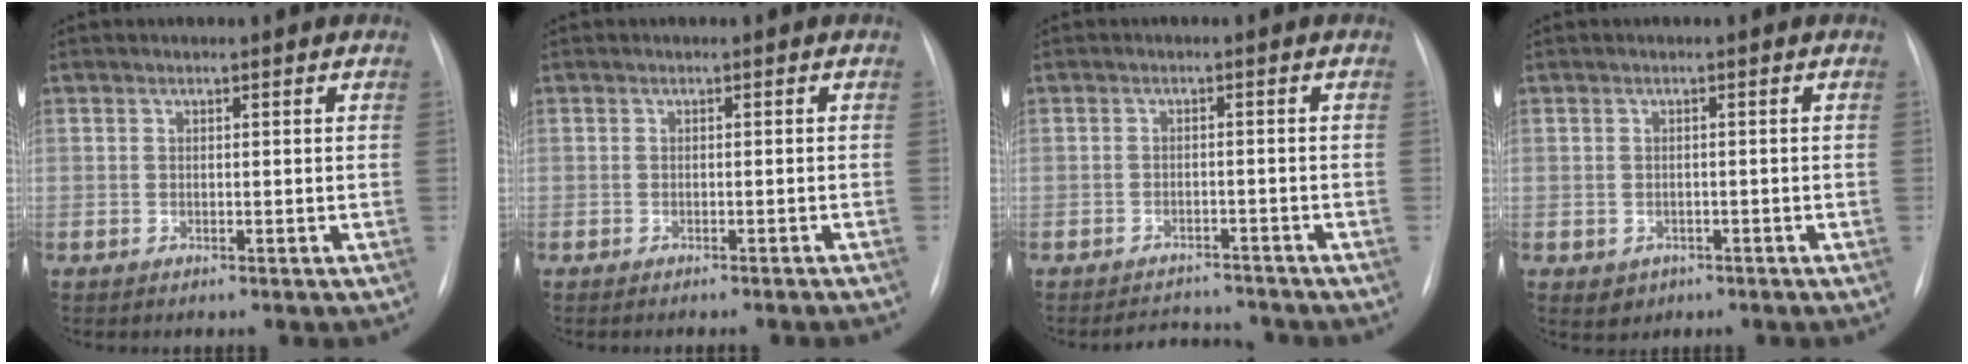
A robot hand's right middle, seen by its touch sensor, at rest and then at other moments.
{"total": 4.3, "force": [-3.9, -0.2, 1.8], "torque": [-0.018, 0.001, -0.048]}
{"total": 4.4, "force": [-4.3, 0.8, 0.0], "torque": [0.000, 0.003, -0.065]}
{"total": 2.2, "force": [-1.0, 1.9, 0.5], "torque": [-0.004, 0.004, -0.006]}